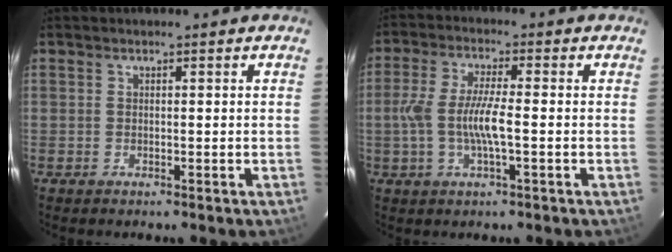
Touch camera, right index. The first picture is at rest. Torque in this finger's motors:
{"motor_torque": [0.64, -0.42, 0.54, 0.18]}